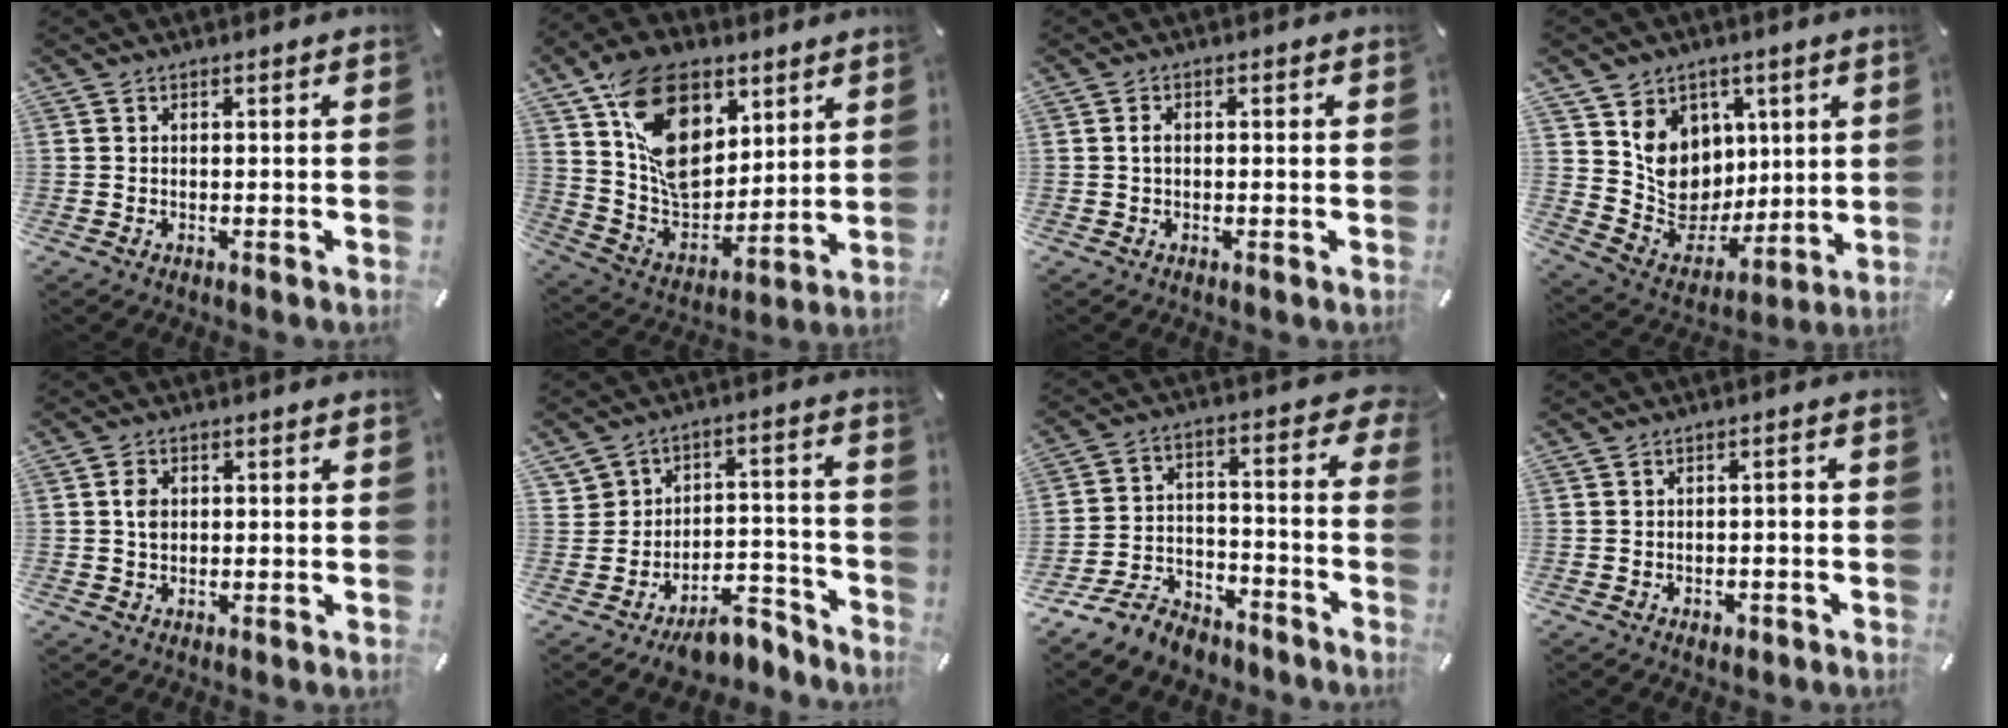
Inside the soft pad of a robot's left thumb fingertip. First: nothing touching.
{"total": 19.9, "force": [9.5, 13.0, 11.8], "torque": [-0.213, -0.042, 0.179]}
{"total": 1.5, "force": [0.0, 0.7, 1.3], "torque": [-0.026, 0.003, -0.001]}
{"total": 13.1, "force": [2.9, 12.1, 4.3], "torque": [-0.067, -0.025, 0.073]}
{"total": 3.1, "force": [0.4, 2.3, 2.1], "torque": [-0.035, 0.005, 0.004]}
{"total": 9.2, "force": [-5.7, 6.7, 2.8], "torque": [-0.013, 0.040, -0.093]}
{"total": 11.8, "force": [-7.4, 7.4, 5.4], "torque": [-0.091, 0.046, -0.131]}
{"total": 2.5, "force": [-0.6, 1.7, 1.7], "torque": [-0.025, 0.003, -0.015]}